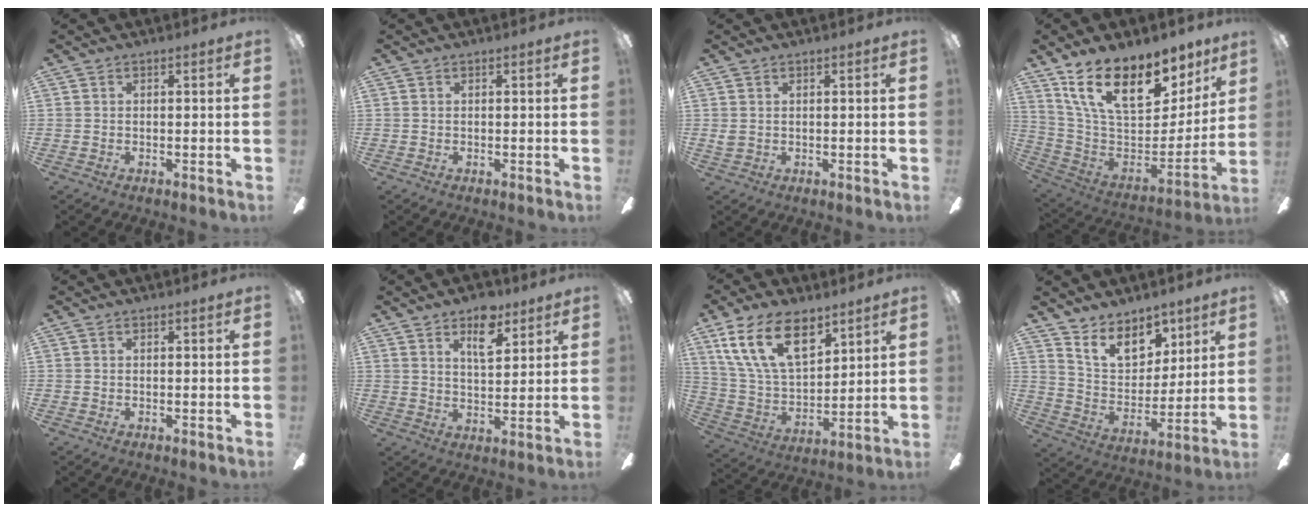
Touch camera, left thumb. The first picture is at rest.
{"total": 0.0}
{"total": 1.3, "force": [0.6, 1.0, 0.6], "torque": [-0.013, 0.002, 0.011]}
{"total": 21.6, "force": [14.2, 9.8, 13.0], "torque": [-0.225, -0.097, 0.252]}
{"total": 0.0}
{"total": 9.2, "force": [5.5, 4.6, 5.7], "torque": [-0.075, -0.018, 0.093]}
{"total": 19.1, "force": [10.6, 9.9, 12.4], "torque": [-0.254, -0.042, 0.193]}
{"total": 12.9, "force": [9.3, 7.6, 4.7], "torque": [-0.090, -0.054, 0.180]}